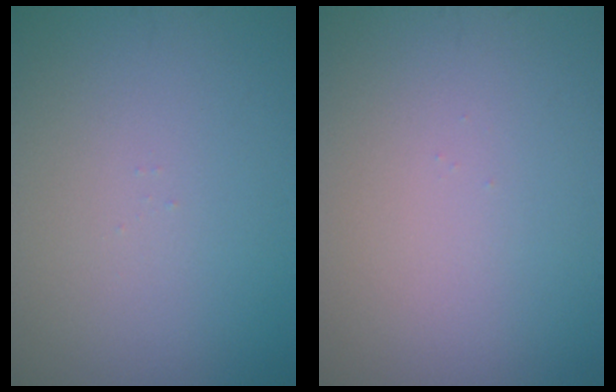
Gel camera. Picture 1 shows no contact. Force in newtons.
{"total": 0.0}